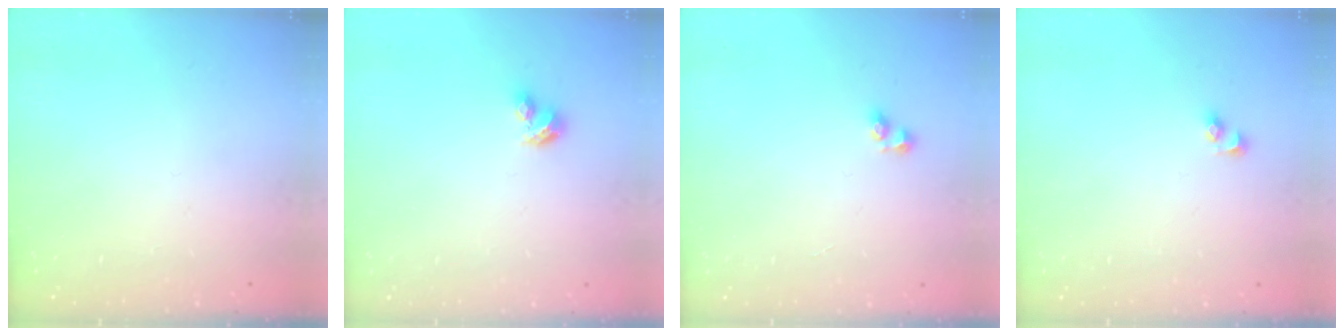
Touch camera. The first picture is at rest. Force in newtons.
{"total": 3.1, "press": 3.1, "slide": 0.5}
{"total": 2.5, "press": 2.2, "slide": 1.3}
{"total": 2.3, "press": 2.3, "slide": 0.2}